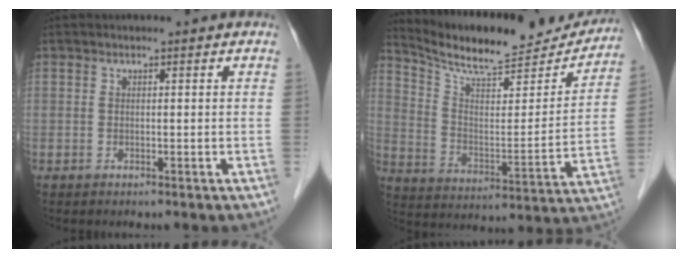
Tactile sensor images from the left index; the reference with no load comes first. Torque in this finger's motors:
{"motor_torque": [-0.07, -0.37, 0.14, 0.05]}